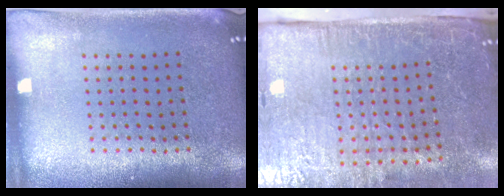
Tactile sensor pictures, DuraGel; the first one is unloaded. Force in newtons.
{"total": 5.0, "press": 4.1, "slide": 3.0}